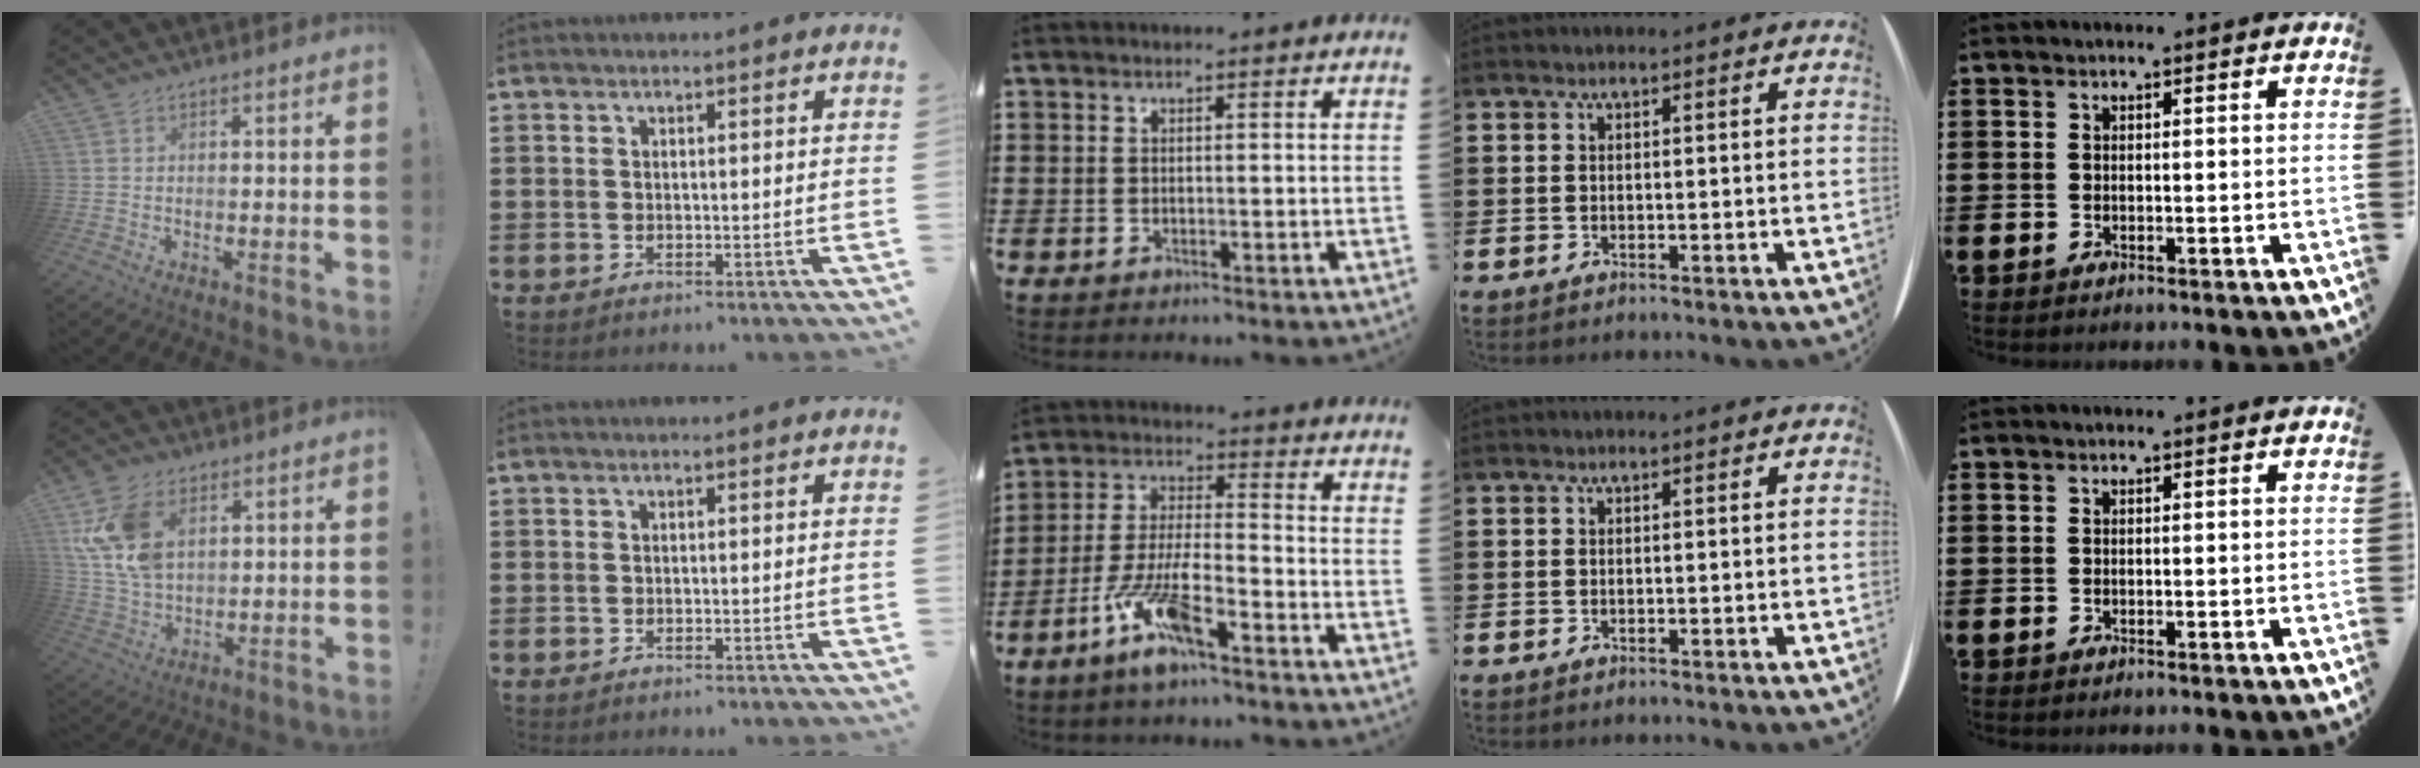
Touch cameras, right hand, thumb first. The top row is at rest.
{"thumb": {"total": 14.4, "force": [5.5, 9.4, 9.4], "torque": [-0.191, -0.011, 0.106]}, "middle": {"total": 9.3, "force": [-5.8, 2.1, 6.9], "torque": [-0.154, -0.005, -0.110]}}